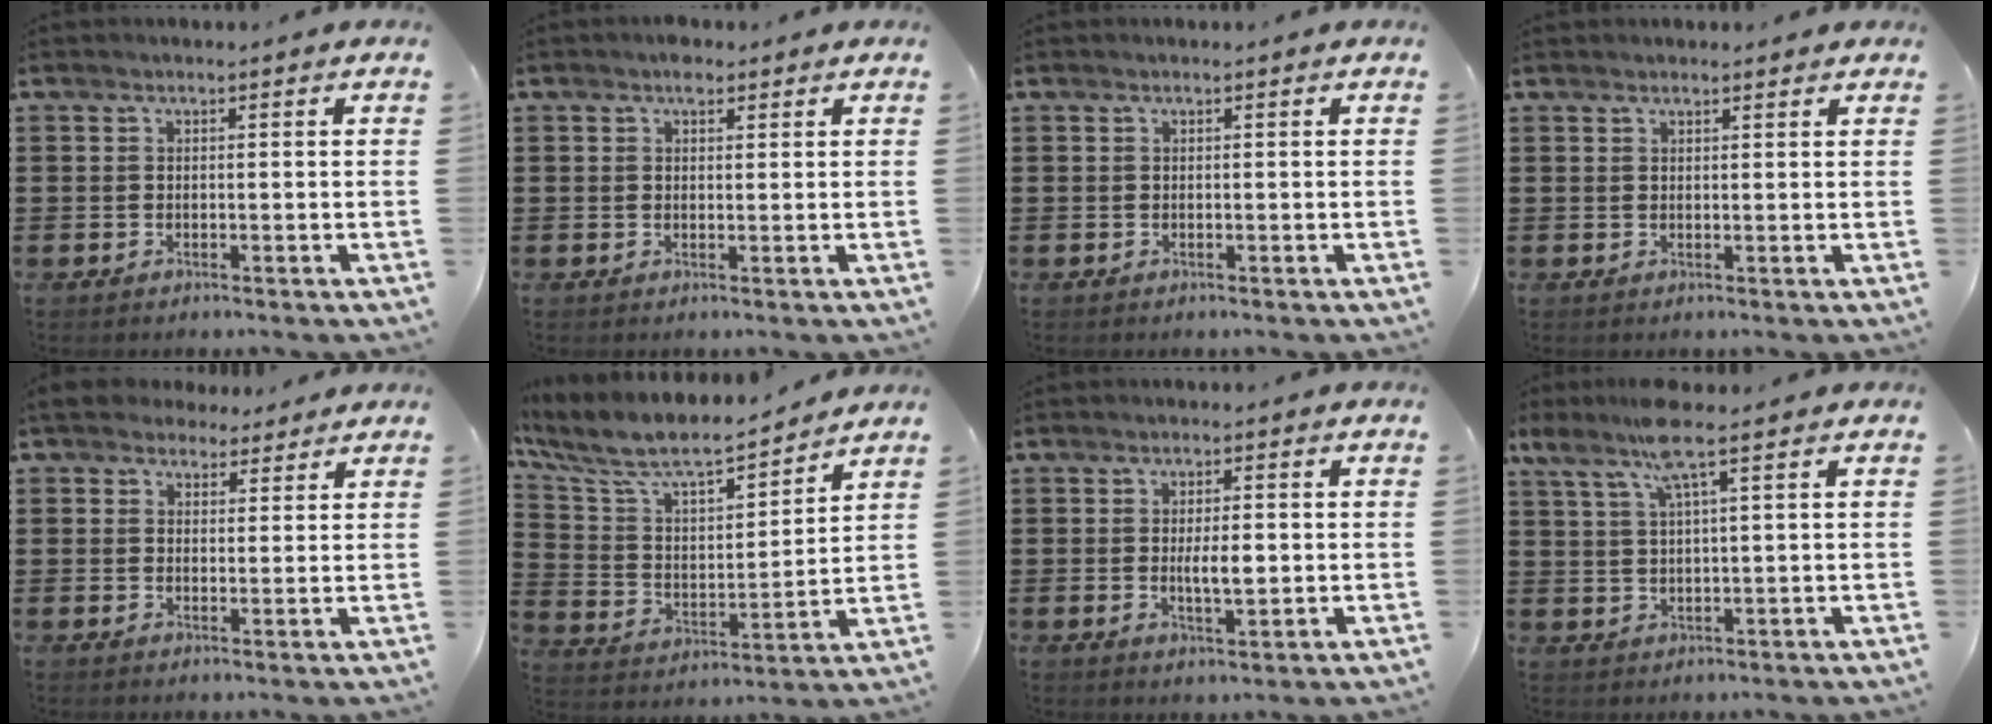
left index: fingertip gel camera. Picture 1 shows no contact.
{"total": 2.2, "force": [1.4, 1.2, 1.1], "torque": [-0.009, 0.000, 0.023]}
{"total": 0.0}
{"total": 1.3, "force": [1.2, 0.2, 0.4], "torque": [-0.009, 0.001, 0.024]}
{"total": 4.6, "force": [3.9, 2.1, 1.1], "torque": [-0.036, 0.003, 0.075]}
{"total": 7.9, "force": [6.7, 1.9, 3.9], "torque": [-0.108, -0.046, 0.108]}
{"total": 4.0, "force": [0.2, 1.2, 3.8], "torque": [-0.062, -0.003, 0.000]}
{"total": 7.7, "force": [4.7, 0.9, 6.1], "torque": [-0.138, 0.000, 0.081]}